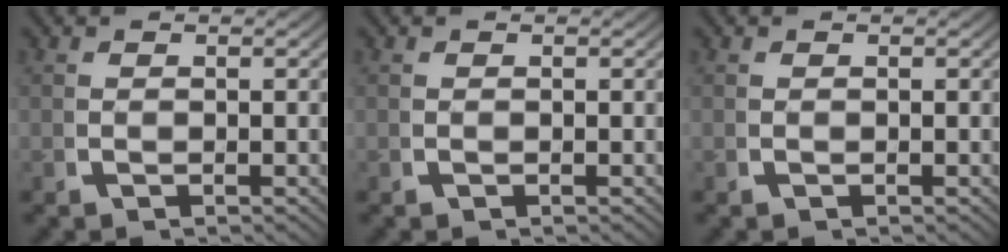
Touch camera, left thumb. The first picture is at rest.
{"total": 0.0}
{"total": 0.0}